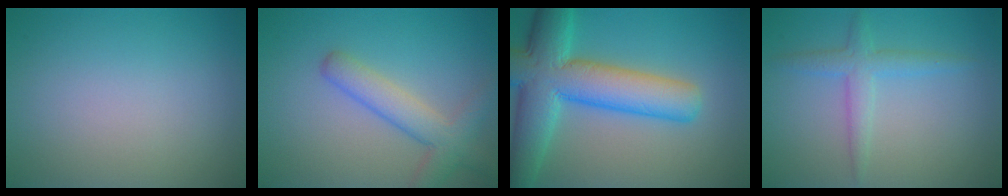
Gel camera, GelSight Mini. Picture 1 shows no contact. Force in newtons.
{"total": 4.2, "press": 4.2, "slide": 0.2}
{"total": 10.1, "press": 10.1, "slide": 0.5}
{"total": 2.5, "press": 2.5, "slide": 0.1}